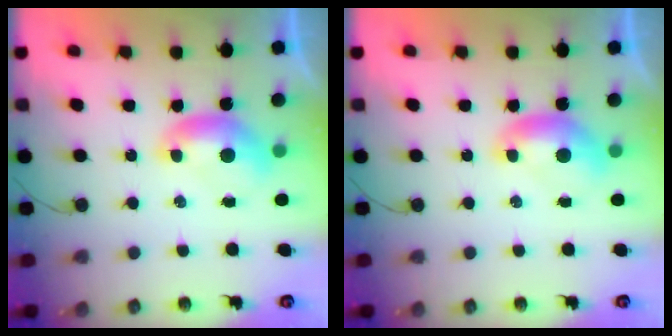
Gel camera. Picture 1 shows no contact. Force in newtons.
{"total": 0.0}